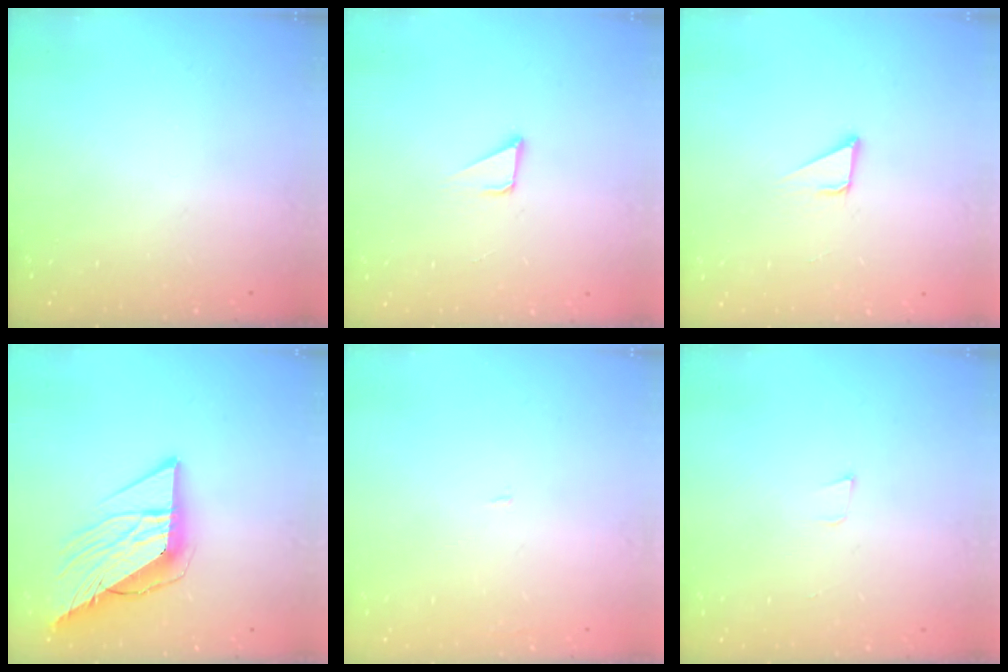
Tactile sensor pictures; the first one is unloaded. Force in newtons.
{"total": 2.2, "press": 2.2, "slide": 0.2}
{"total": 3.2, "press": 3.2, "slide": 0.2}
{"total": 14.7, "press": 14.6, "slide": 1.7}
{"total": 1.2, "press": 1.2, "slide": 0.1}
{"total": 3.3, "press": 2.0, "slide": 2.6}